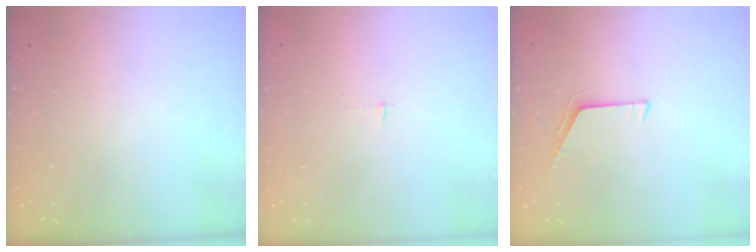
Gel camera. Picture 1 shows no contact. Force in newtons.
{"total": 2.5, "press": 2.5, "slide": 0.2}
{"total": 6.1, "press": 6.0, "slide": 0.6}